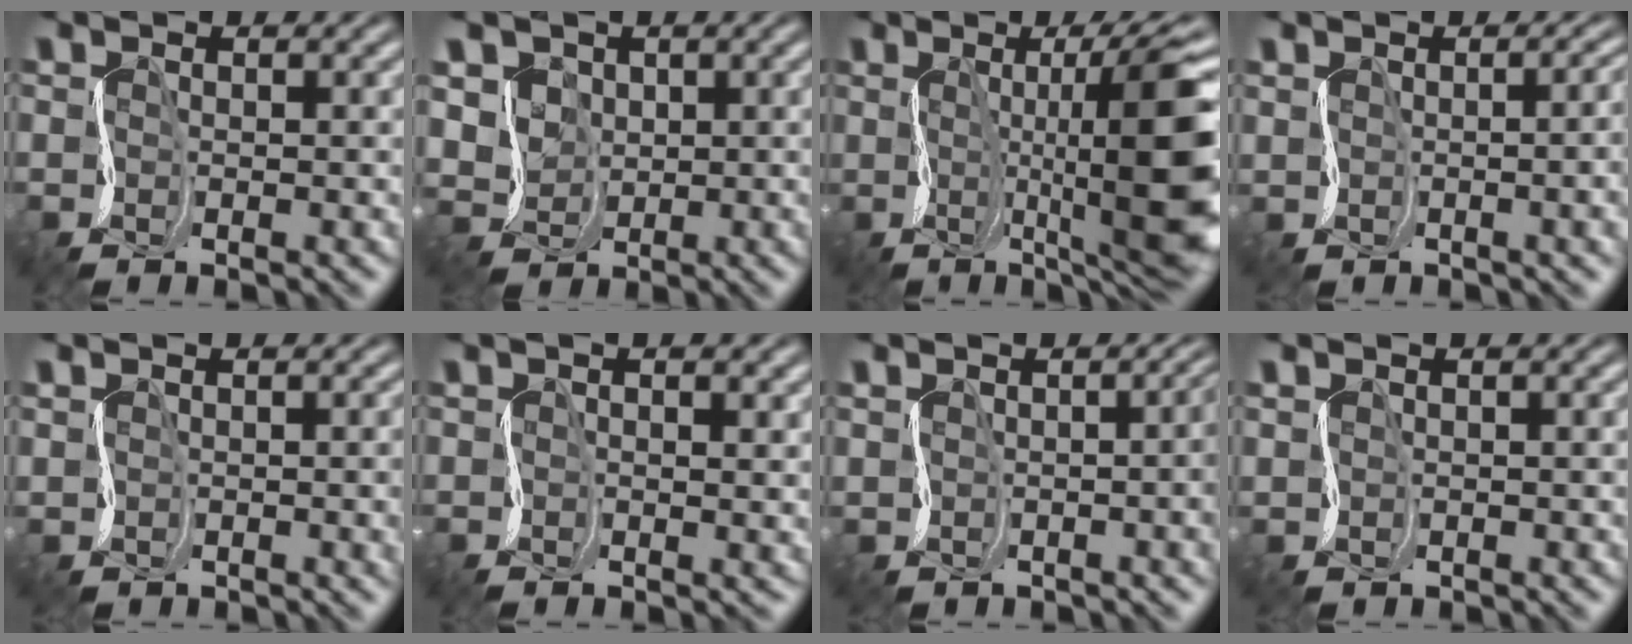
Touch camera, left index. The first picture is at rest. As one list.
[{"total": 4.8, "force": [3.6, 3.2, 0.2], "torque": [-0.030, 0.017, 0.055]}, {"total": 10.1, "force": [0.7, 1.7, 10.0], "torque": [-0.149, -0.002, 0.024]}, {"total": 4.6, "force": [0.4, 2.1, 4.1], "torque": [-0.017, 0.005, 0.017]}, {"total": 1.1, "force": [0.3, 0.6, 0.9], "torque": [-0.006, 0.002, 0.010]}, {"total": 1.4, "force": [1.1, -0.1, 0.8], "torque": [-0.023, 0.000, 0.021]}, {"total": 2.2, "force": [0.4, 0.5, 2.1], "torque": [-0.019, 0.000, 0.011]}, {"total": 1.1, "force": [0.2, -0.1, -1.1], "torque": [0.007, 0.006, 0.014]}]